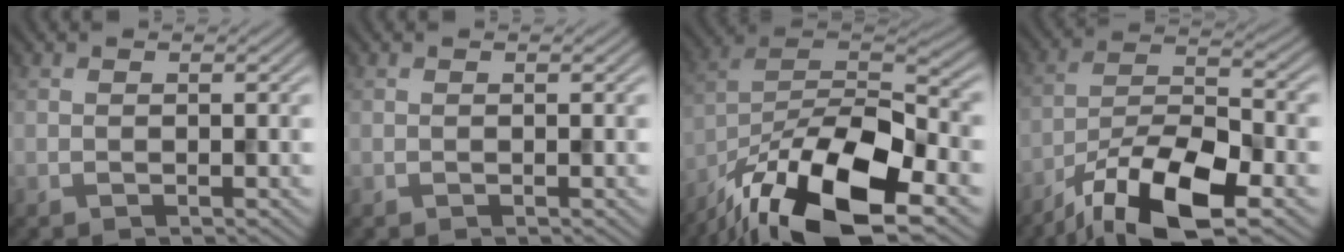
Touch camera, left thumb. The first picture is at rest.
{"total": 0.0}
{"total": 18.5, "force": [-12.0, 6.8, 12.2], "torque": [-0.242, -0.028, -0.212]}
{"total": 14.0, "force": [-9.1, 4.3, 9.7], "torque": [-0.183, -0.005, -0.181]}